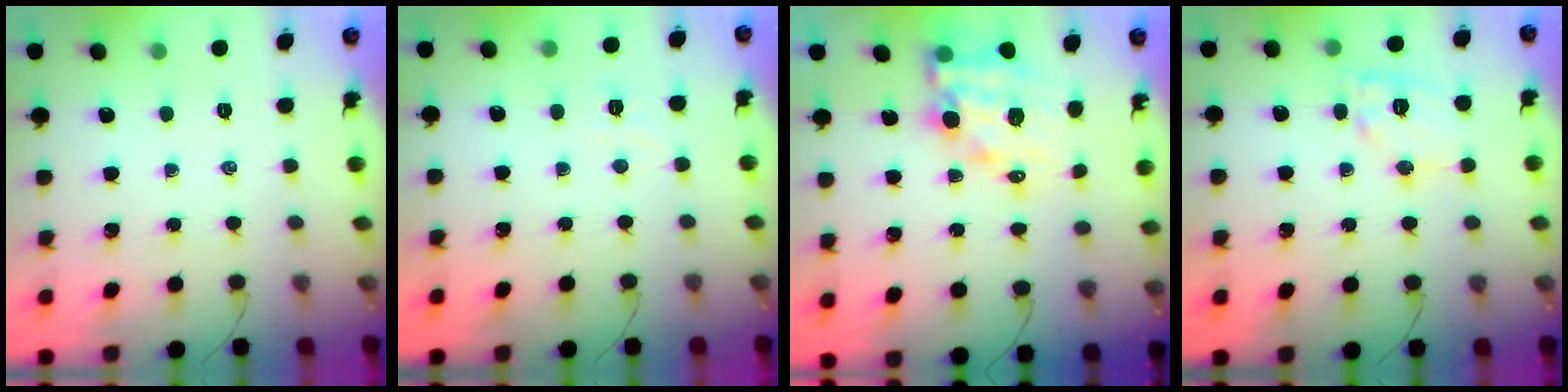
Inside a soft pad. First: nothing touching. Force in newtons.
{"total": 3.2, "press": 3.1, "slide": 0.8}
{"total": 10.8, "press": 10.3, "slide": 3.0}
{"total": 11.9, "press": 11.8, "slide": 1.3}